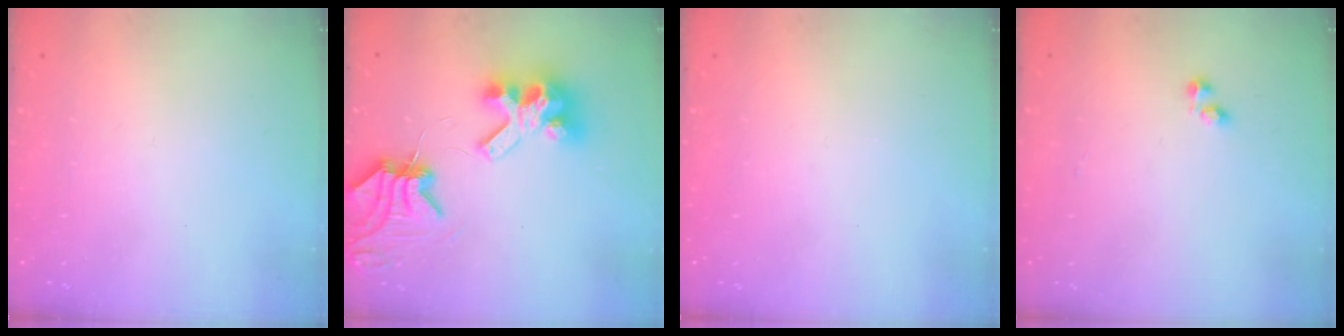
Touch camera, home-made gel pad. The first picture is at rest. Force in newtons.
{"total": 9.8, "press": 9.7, "slide": 1.2}
{"total": 0.0}
{"total": 1.6, "press": 1.5, "slide": 0.4}